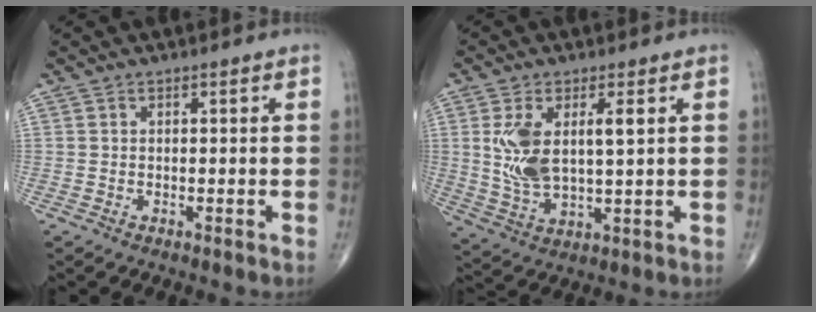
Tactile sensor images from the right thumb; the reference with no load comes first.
{"total": 10.5, "force": [2.3, 4.6, 9.2], "torque": [-0.182, -0.012, 0.053]}